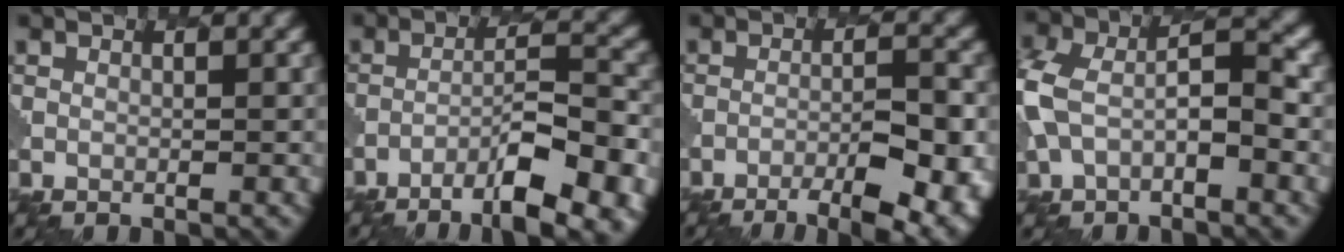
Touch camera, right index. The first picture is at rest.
{"total": 8.8, "force": [-5.3, 1.9, 6.7], "torque": [-0.101, 0.013, -0.080]}
{"total": 8.9, "force": [-5.5, 2.5, 6.5], "torque": [-0.097, 0.000, -0.065]}
{"total": 6.1, "force": [-0.9, 3.4, 5.0], "torque": [-0.115, 0.014, -0.026]}